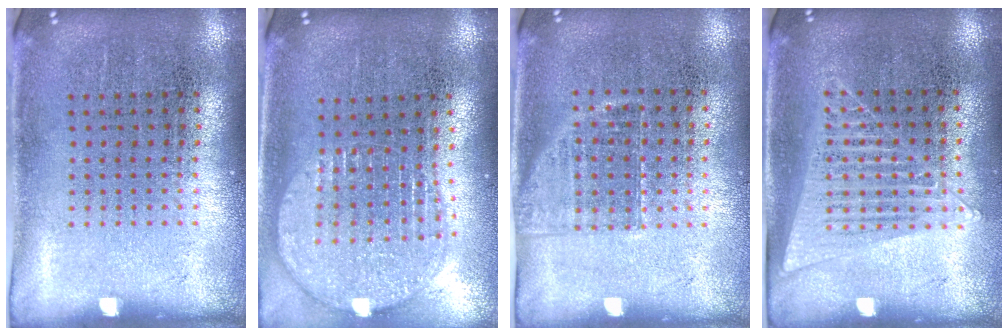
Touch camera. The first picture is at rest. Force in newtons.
{"total": 1.8, "press": 1.5, "slide": 1.0}
{"total": 1.2, "press": 1.0, "slide": 0.7}
{"total": 1.3, "press": 1.2, "slide": 0.5}